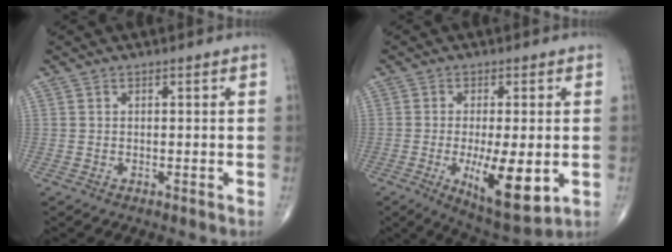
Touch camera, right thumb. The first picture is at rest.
{"total": 12.3, "force": [-2.6, 4.1, 11.4], "torque": [-0.178, -0.023, -0.033]}